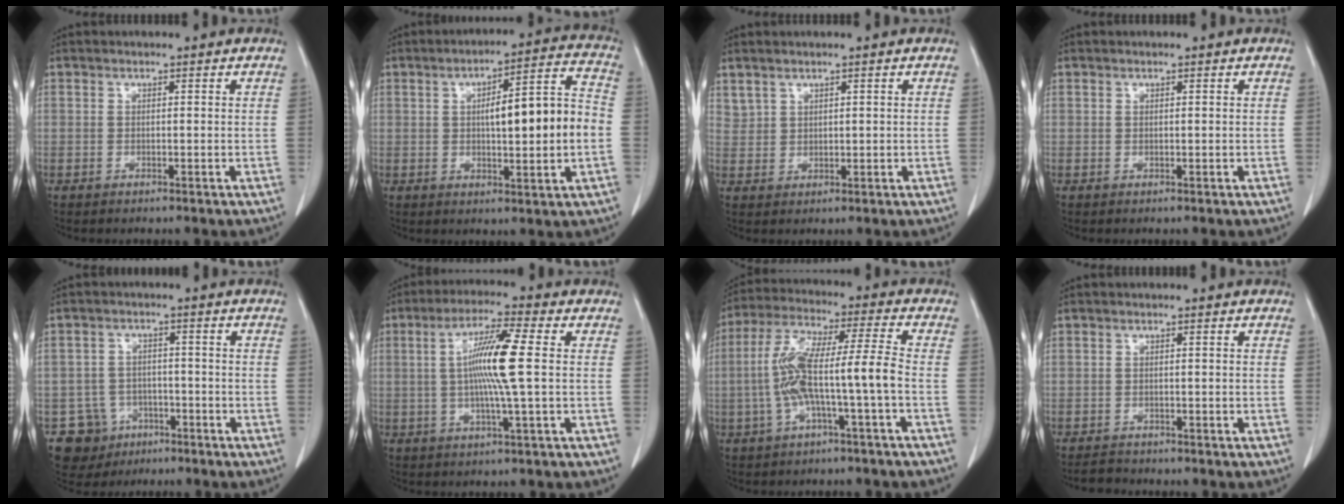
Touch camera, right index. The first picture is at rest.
{"total": 13.2, "force": [-0.5, 1.9, 13.1], "torque": [-0.193, 0.023, -0.006]}
{"total": 2.2, "force": [1.9, 1.2, 0.2], "torque": [0.002, 0.009, 0.042]}
{"total": 0.0}
{"total": 7.4, "force": [-3.8, 6.3, 0.5], "torque": [-0.009, 0.010, -0.053]}
{"total": 9.8, "force": [0.4, -0.6, 9.7], "torque": [-0.183, 0.001, 0.002]}
{"total": 10.8, "force": [-2.5, 0.3, 10.5], "torque": [-0.217, 0.031, -0.045]}
{"total": 2.1, "force": [-2.0, 0.6, 0.1], "torque": [-0.005, -0.006, -0.032]}